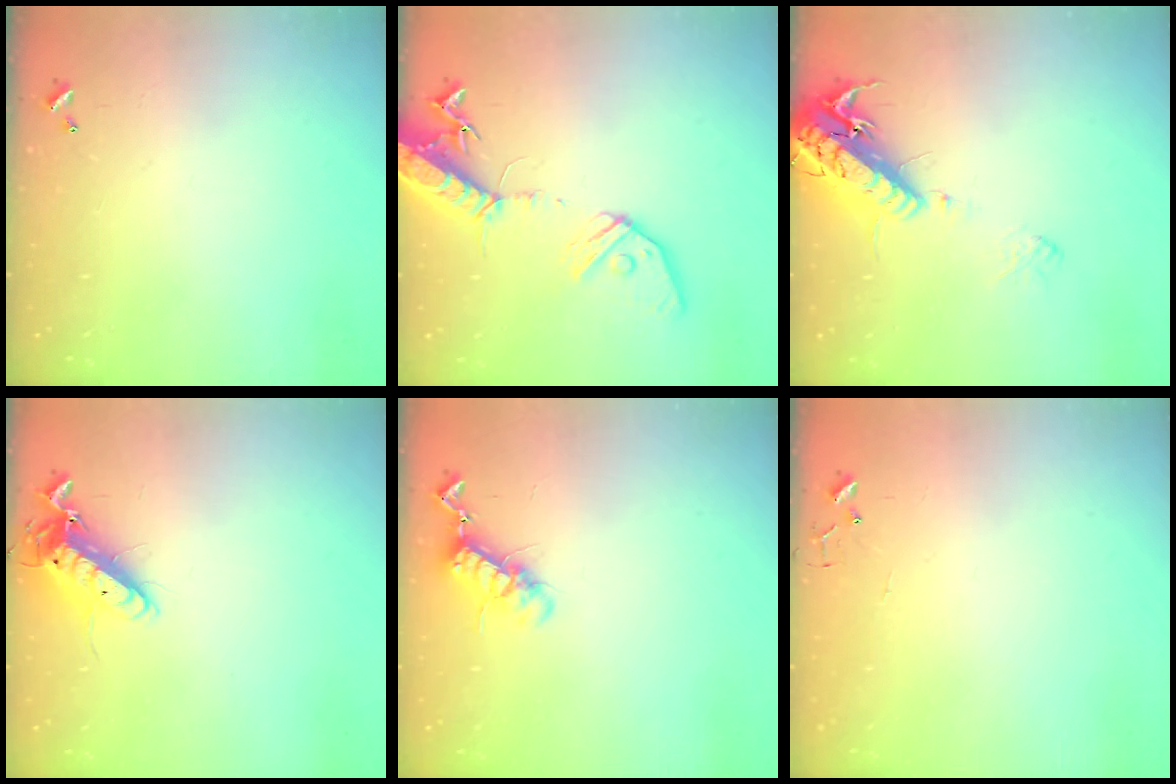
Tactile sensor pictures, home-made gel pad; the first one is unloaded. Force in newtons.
{"total": 16.0, "press": 15.7, "slide": 3.0}
{"total": 16.4, "press": 15.9, "slide": 3.8}
{"total": 12.3, "press": 12.2, "slide": 1.7}
{"total": 11.1, "press": 11.1, "slide": 0.3}
{"total": 4.9, "press": 4.8, "slide": 0.4}